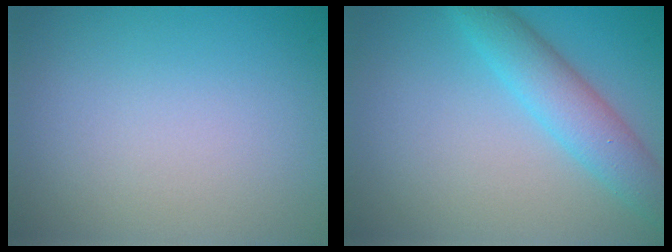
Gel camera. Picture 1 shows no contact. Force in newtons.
{"total": 4.4, "press": 4.3, "slide": 0.2}